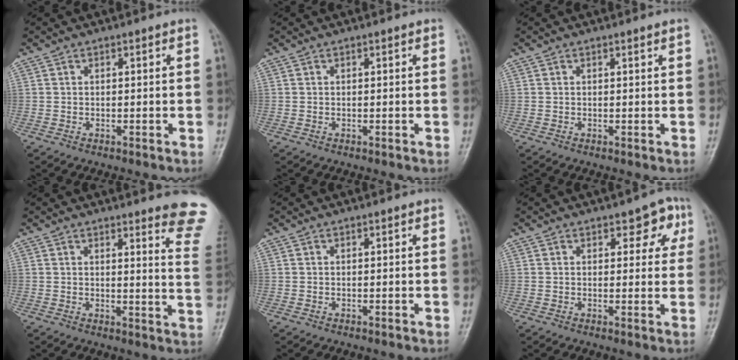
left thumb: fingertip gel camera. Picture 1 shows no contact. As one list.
[{"total": 0.0}, {"total": 0.6, "force": [0.5, 0.0, 0.4], "torque": [-0.008, -0.002, 0.007]}, {"total": 10.6, "force": [9.5, 0.7, 4.7], "torque": [-0.025, -0.093, 0.081]}, {"total": 0.0}, {"total": 5.6, "force": [2.6, 3.1, 3.9], "torque": [-0.010, -0.006, 0.025]}]